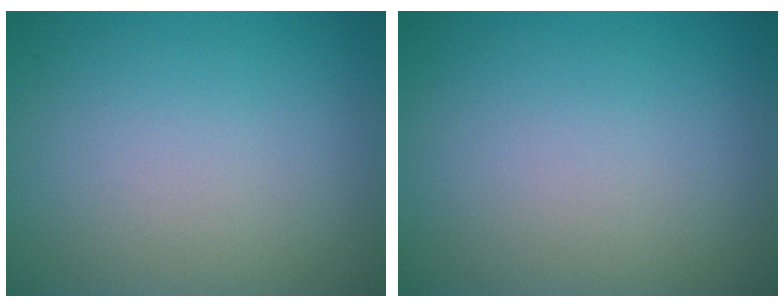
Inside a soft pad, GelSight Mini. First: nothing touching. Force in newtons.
{"total": 0.0}